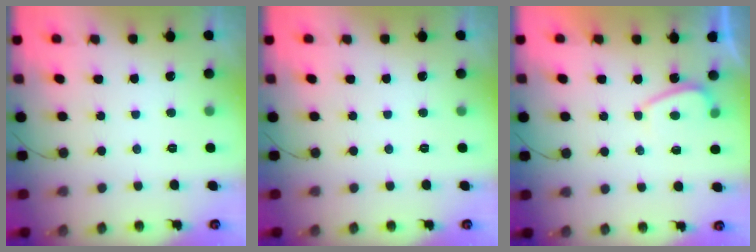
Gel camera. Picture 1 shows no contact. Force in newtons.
{"total": 0.0}
{"total": 2.2, "press": 2.1, "slide": 0.6}